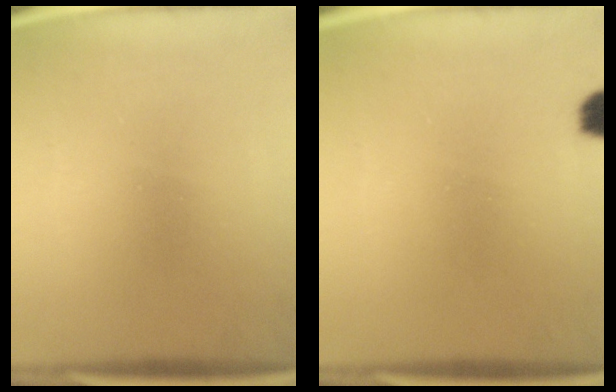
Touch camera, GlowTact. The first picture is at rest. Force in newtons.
{"total": 3.8}